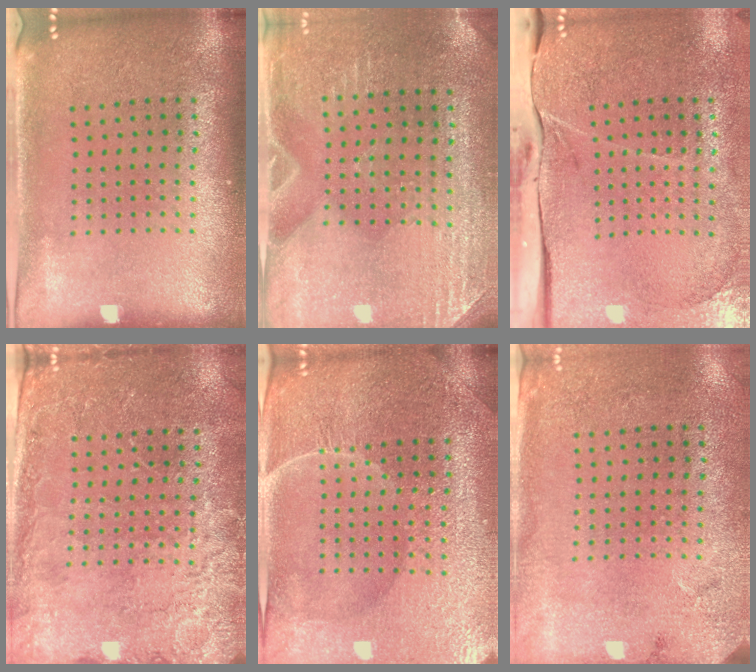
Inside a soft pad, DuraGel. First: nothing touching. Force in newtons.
{"total": 2.9, "press": 2.8, "slide": 0.9}
{"total": 4.1, "press": 3.4, "slide": 2.3}
{"total": 2.5, "press": 2.5, "slide": 0.5}
{"total": 4.4, "press": 4.3, "slide": 1.1}
{"total": 2.7, "press": 2.1, "slide": 1.7}